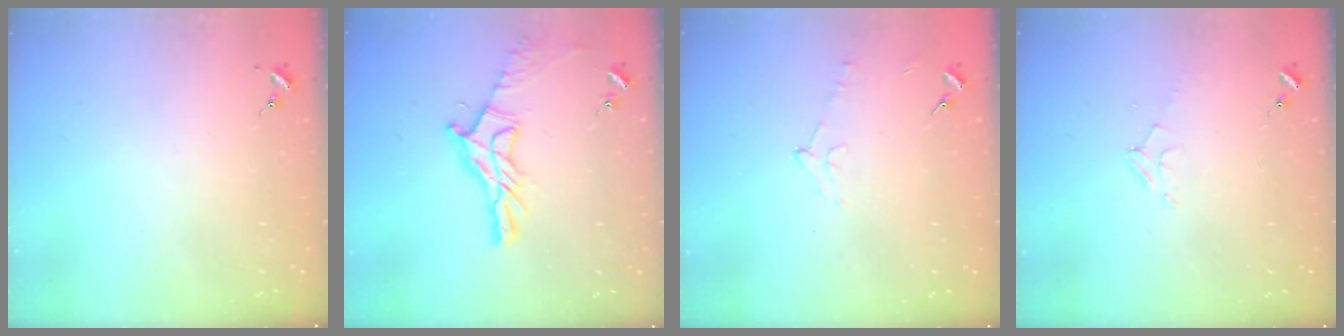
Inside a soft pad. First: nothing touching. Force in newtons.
{"total": 13.3, "press": 13.3, "slide": 1.0}
{"total": 4.9, "press": 4.8, "slide": 1.3}
{"total": 5.1, "press": 5.1, "slide": 0.5}